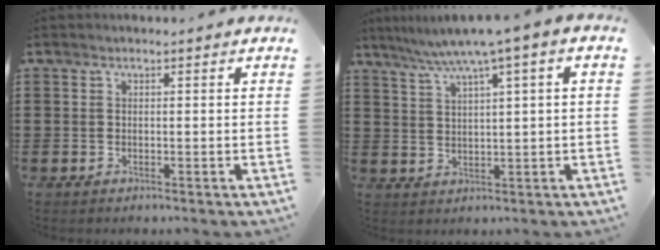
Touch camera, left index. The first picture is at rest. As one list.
[{"total": 5.1, "force": [2.8, -0.1, 4.2], "torque": [-0.089, -0.010, 0.042]}]